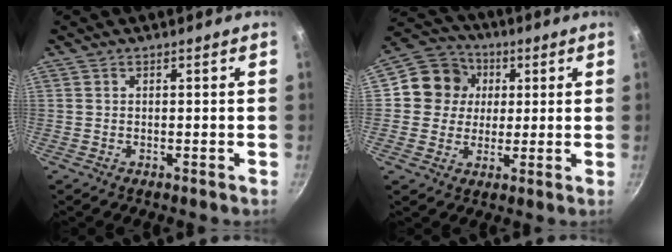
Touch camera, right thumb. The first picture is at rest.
{"total": 10.4, "force": [2.0, 9.6, 3.3], "torque": [-0.018, 0.014, 0.018]}